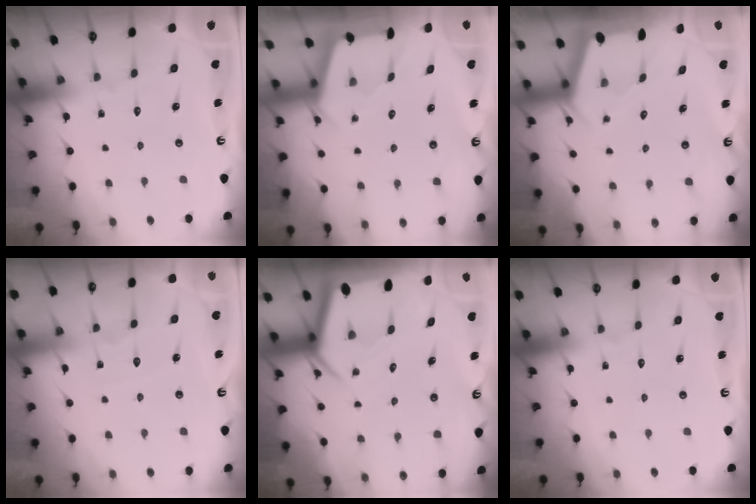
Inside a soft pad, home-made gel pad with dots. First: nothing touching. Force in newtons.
{"total": 2.4, "press": 2.4, "slide": 0.2}
{"total": 1.9, "press": 1.9, "slide": 0.3}
{"total": 5.7, "press": 5.6, "slide": 0.6}
{"total": 7.1, "press": 7.1, "slide": 0.7}
{"total": 0.0}